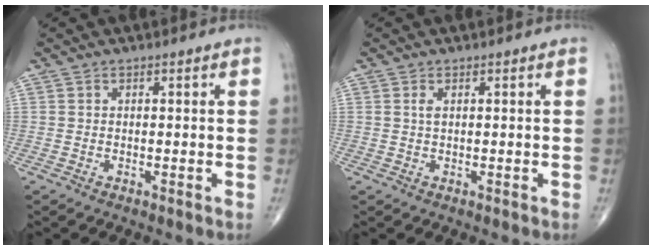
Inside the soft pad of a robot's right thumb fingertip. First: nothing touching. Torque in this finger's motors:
{"motor_torque": [0.06, 0.20, -0.01, -0.15, 0.00]}